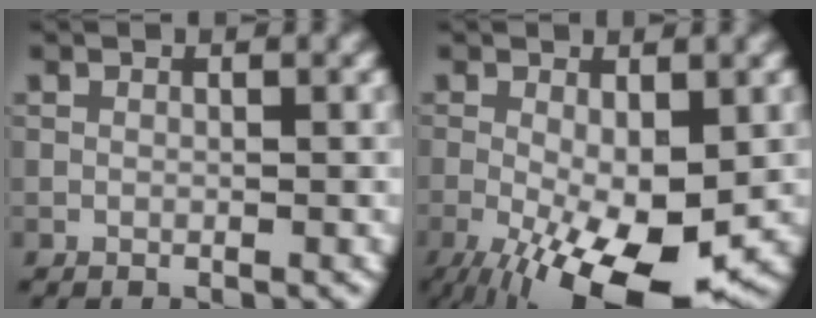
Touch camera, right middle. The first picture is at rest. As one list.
[{"total": 11.1, "force": [-3.9, 4.0, 9.5], "torque": [-0.168, -0.023, -0.057]}]